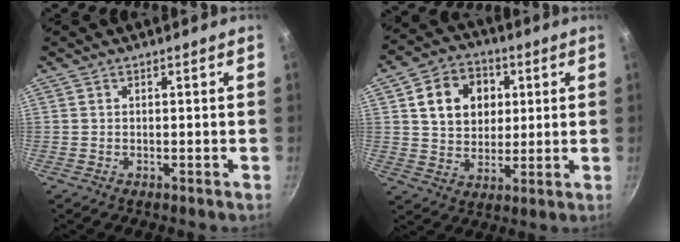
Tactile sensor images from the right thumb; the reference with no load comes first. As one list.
[{"total": 12.6, "force": [3.3, 10.1, 6.7], "torque": [-0.082, 0.003, 0.053]}]